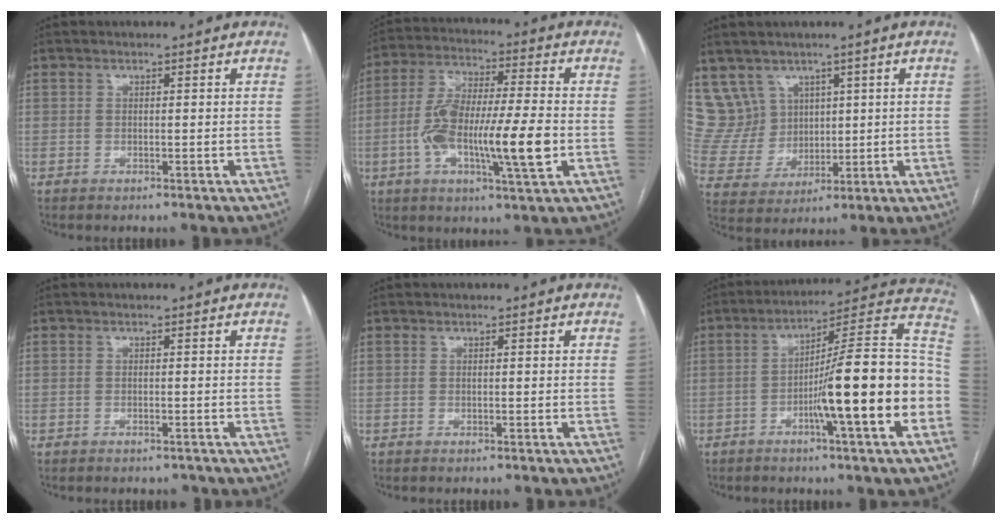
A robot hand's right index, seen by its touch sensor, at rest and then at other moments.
{"total": 15.2, "force": [-3.1, 2.2, 14.7], "torque": [-0.275, 0.003, -0.054]}
{"total": 8.0, "force": [4.9, 6.3, 0.2], "torque": [-0.017, 0.037, 0.116]}
{"total": 0.8, "force": [-0.6, 0.2, 0.4], "torque": [-0.010, -0.002, -0.006]}
{"total": 0.0}
{"total": 19.2, "force": [-5.1, 0.2, 18.6], "torque": [-0.230, 0.023, -0.077]}